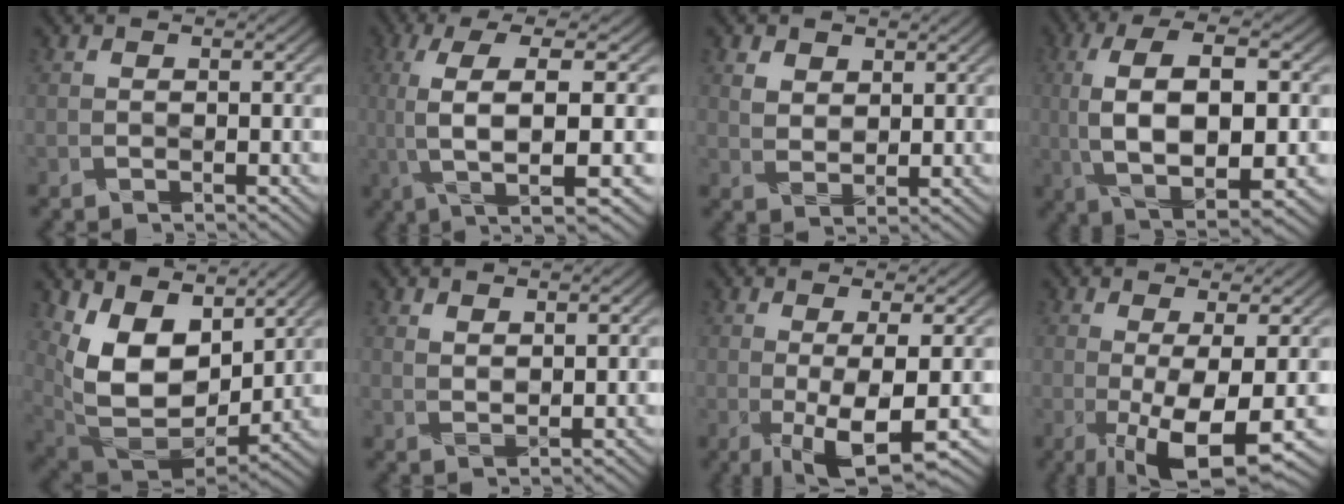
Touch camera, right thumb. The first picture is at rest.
{"total": 10.5, "force": [-0.1, 2.7, 10.2], "torque": [-0.176, 0.015, -0.002]}
{"total": 3.3, "force": [2.1, 2.0, 1.4], "torque": [-0.039, -0.004, 0.043]}
{"total": 11.9, "force": [-0.2, 4.6, 11.0], "torque": [-0.216, 0.000, -0.001]}
{"total": 13.6, "force": [6.0, 8.1, 9.2], "torque": [-0.194, 0.004, 0.118]}
{"total": 1.8, "force": [1.3, 0.3, 1.1], "torque": [-0.023, -0.002, 0.028]}
{"total": 6.7, "force": [-1.2, 1.5, 6.5], "torque": [-0.113, -0.005, -0.017]}
{"total": 8.5, "force": [-1.8, 2.1, 8.0], "torque": [-0.141, -0.011, -0.021]}